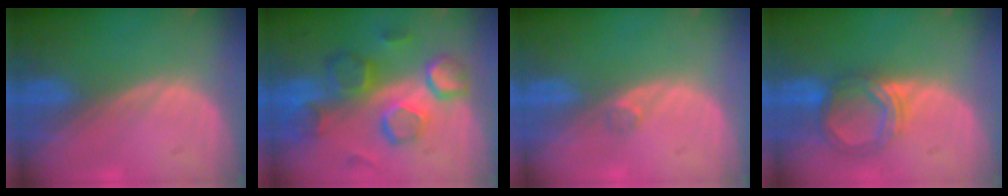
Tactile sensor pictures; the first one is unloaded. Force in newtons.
{"total": 10.4, "press": 9.3, "slide": 4.8}
{"total": 1.2, "press": 1.0, "slide": 0.7}
{"total": 5.5, "press": 5.3, "slide": 1.8}